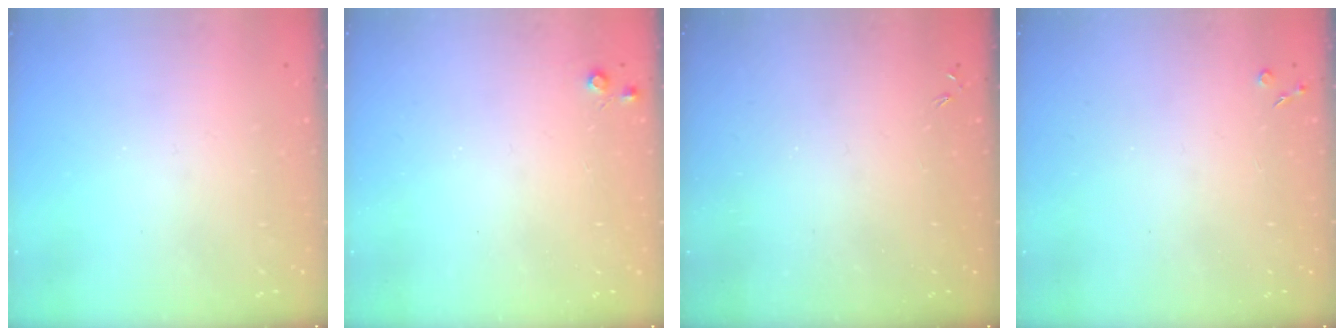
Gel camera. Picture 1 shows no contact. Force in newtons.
{"total": 3.9, "press": 3.8, "slide": 0.6}
{"total": 0.0}
{"total": 2.8, "press": 2.8, "slide": 0.5}